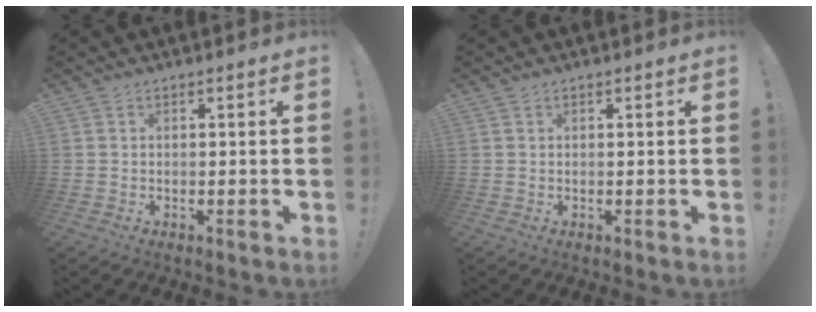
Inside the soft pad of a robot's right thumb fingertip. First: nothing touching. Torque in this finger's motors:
{"motor_torque": [0.05, 0.03, -0.10, 0.07, 0.00]}